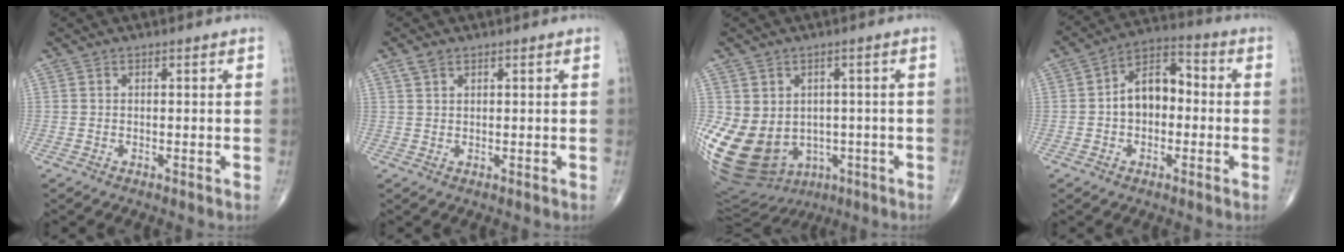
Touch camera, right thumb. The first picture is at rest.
{"total": 1.9, "force": [1.2, 1.0, 1.0], "torque": [-0.022, 0.007, 0.026]}
{"total": 17.7, "force": [-3.1, 14.5, 9.6], "torque": [-0.189, 0.009, -0.017]}
{"total": 10.0, "force": [-0.5, 6.7, 7.4], "torque": [-0.099, 0.036, -0.024]}